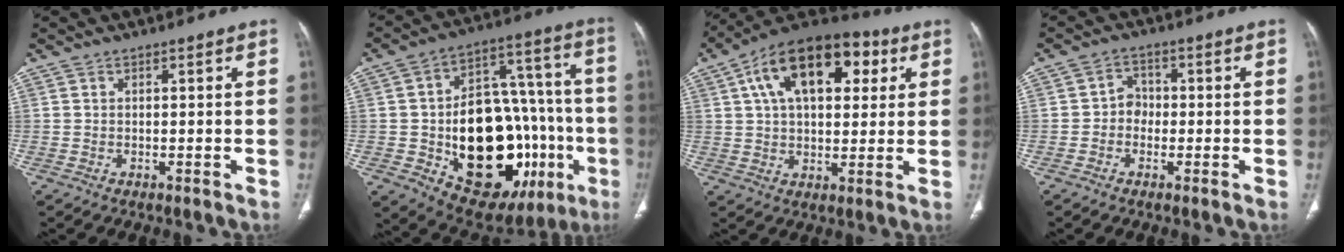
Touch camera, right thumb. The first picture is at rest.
{"total": 31.9, "force": [-7.9, 18.3, 24.9], "torque": [-0.315, 0.034, -0.089]}
{"total": 20.5, "force": [7.1, 11.4, 15.6], "torque": [-0.220, 0.016, 0.105]}
{"total": 3.3, "force": [-0.8, 2.9, 1.4], "torque": [0.000, 0.015, -0.024]}